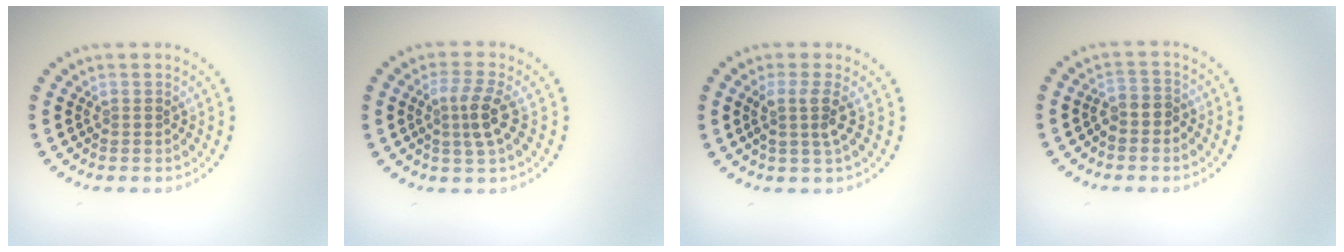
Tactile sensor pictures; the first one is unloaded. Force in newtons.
{"total": 2.9, "press": 2.5, "slide": 1.4}
{"total": 2.2, "press": 1.7, "slide": 1.4}
{"total": 1.9, "press": 1.6, "slide": 1.1}